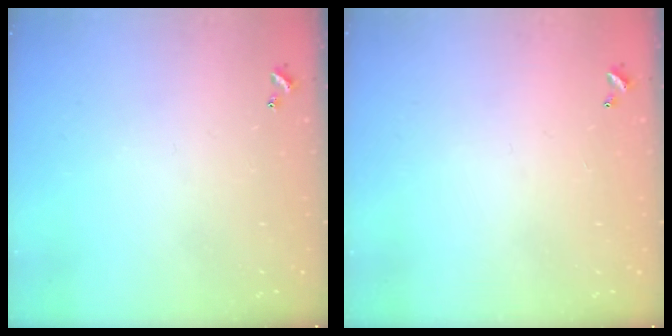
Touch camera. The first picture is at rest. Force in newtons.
{"total": 2.9, "press": 2.9, "slide": 0.1}